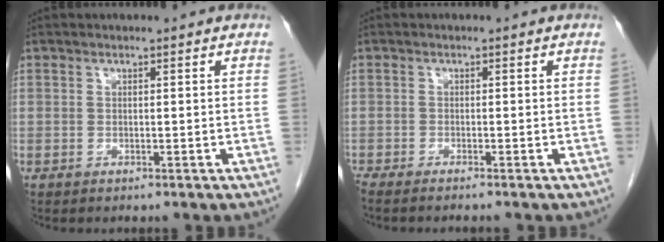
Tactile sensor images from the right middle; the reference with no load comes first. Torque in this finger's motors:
{"motor_torque": [-0.01, 0.10, -0.02, 0.00]}